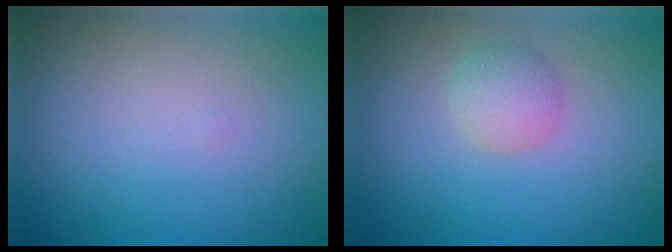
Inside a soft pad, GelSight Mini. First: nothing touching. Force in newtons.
{"total": 2.1, "press": 2.1, "slide": 0.0}